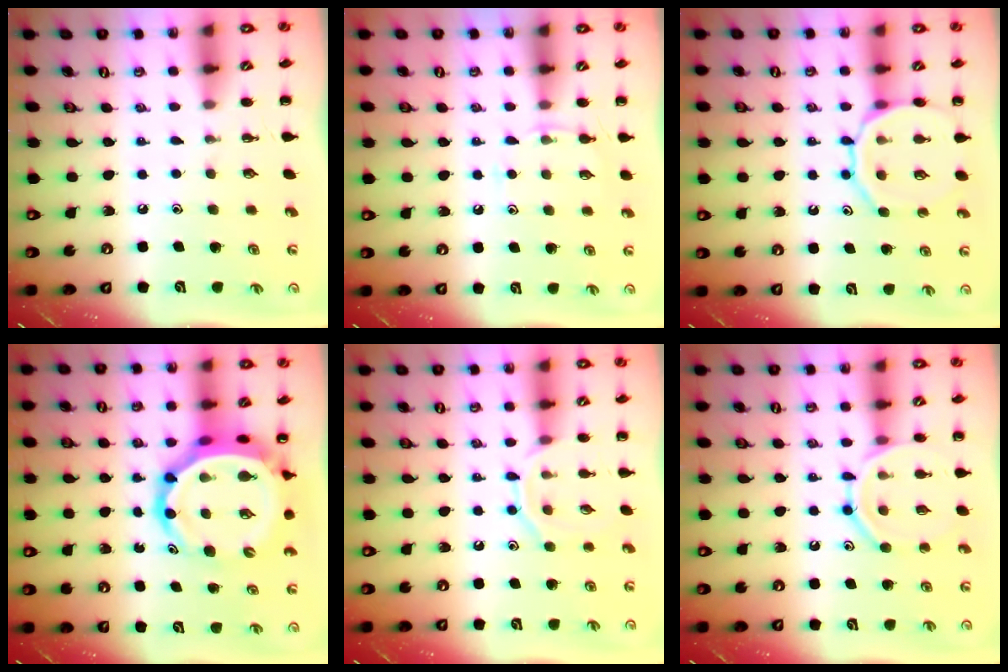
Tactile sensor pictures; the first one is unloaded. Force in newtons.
{"total": 5.8, "press": 5.5, "slide": 1.9}
{"total": 12.8, "press": 12.7, "slide": 1.6}
{"total": 11.1, "press": 10.7, "slide": 3.0}
{"total": 9.0, "press": 9.0, "slide": 0.8}
{"total": 12.8, "press": 12.7, "slide": 1.2}